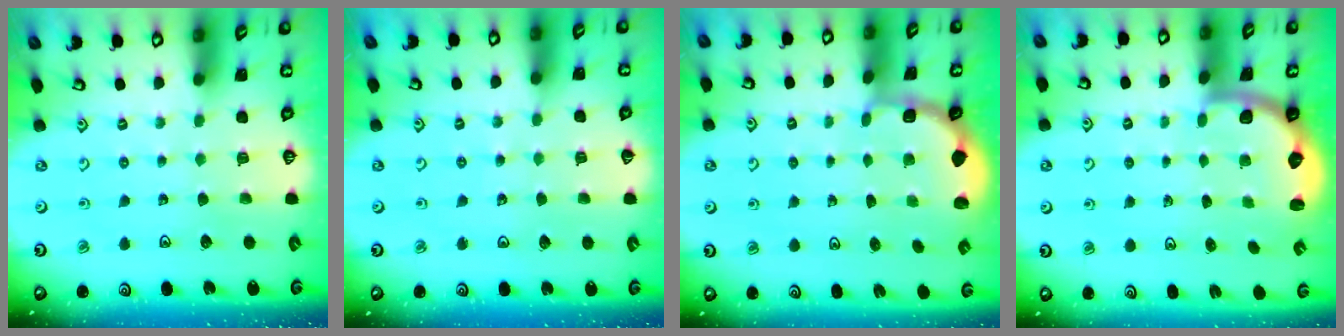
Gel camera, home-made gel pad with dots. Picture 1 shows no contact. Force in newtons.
{"total": 2.6, "press": 2.6, "slide": 0.2}
{"total": 1.8, "press": 1.6, "slide": 0.7}
{"total": 2.1, "press": 1.9, "slide": 0.8}